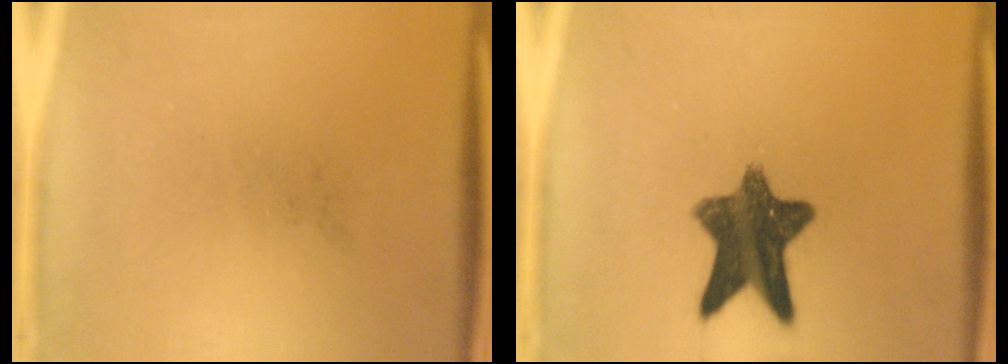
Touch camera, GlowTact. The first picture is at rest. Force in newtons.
{"total": 10.9}